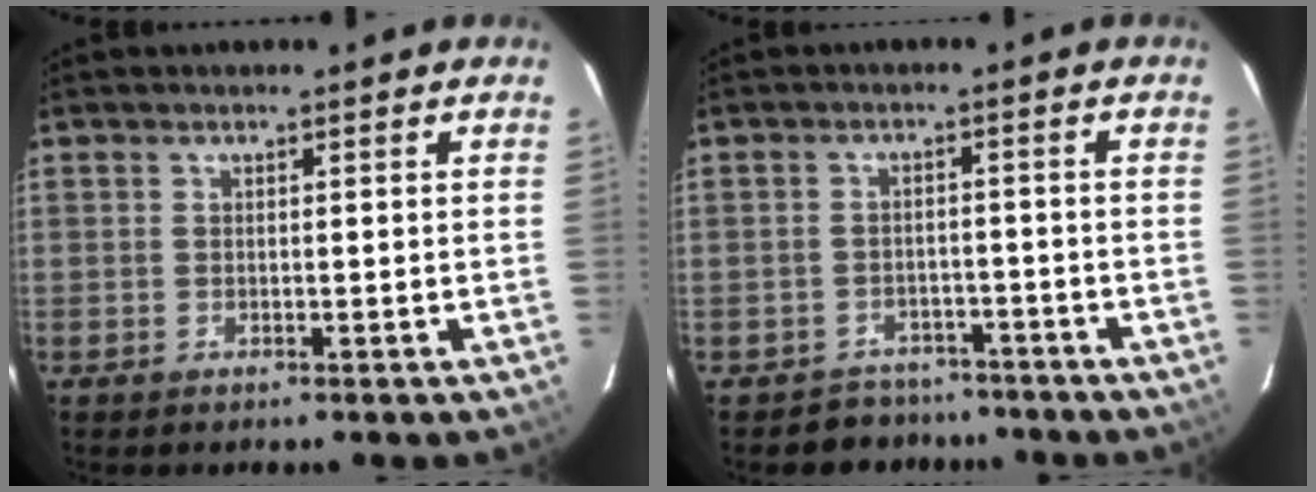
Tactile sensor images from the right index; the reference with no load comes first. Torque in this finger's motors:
{"motor_torque": [0.17, -0.12, 0.01, -0.06]}